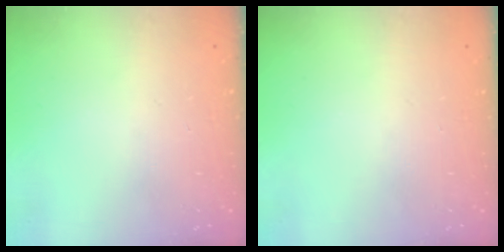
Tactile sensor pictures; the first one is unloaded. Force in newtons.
{"total": 0.6, "press": 0.0, "slide": 0.6}